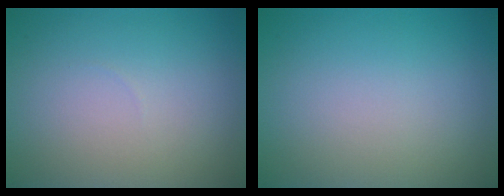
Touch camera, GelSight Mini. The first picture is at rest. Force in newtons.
{"total": 0.0}